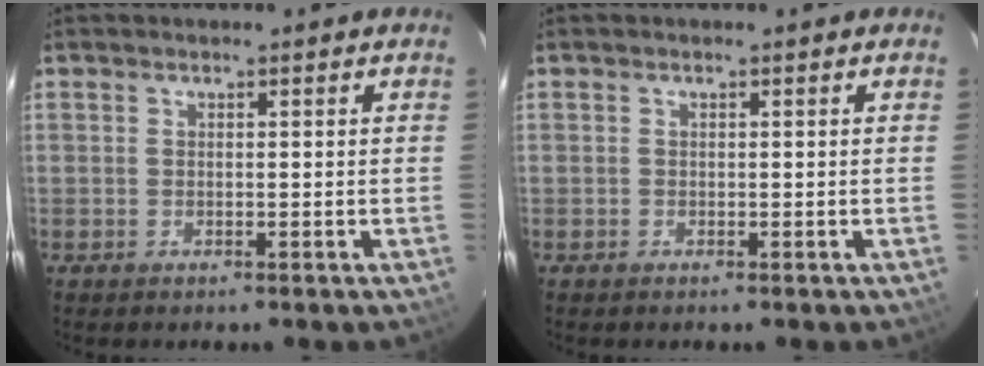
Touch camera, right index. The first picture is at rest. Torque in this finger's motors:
{"motor_torque": [0.01, -0.01, 0.04, 0.00]}